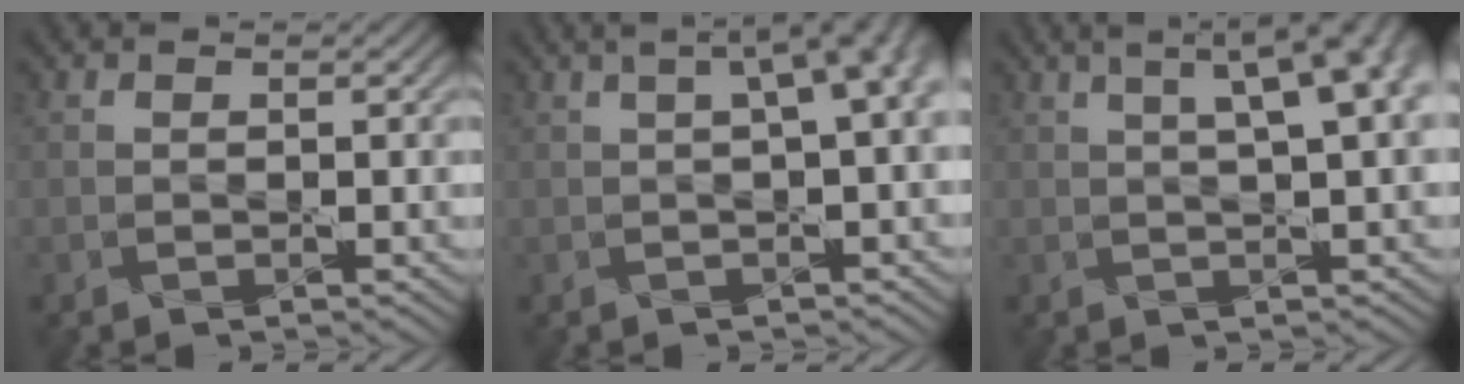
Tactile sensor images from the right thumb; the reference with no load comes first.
{"total": 6.6, "force": [1.3, 2.3, 6.0], "torque": [-0.057, 0.028, 0.017]}
{"total": 9.8, "force": [3.6, 3.0, 8.6], "torque": [-0.084, 0.042, 0.028]}